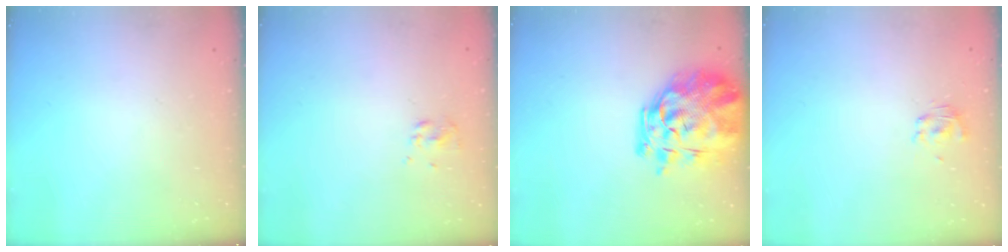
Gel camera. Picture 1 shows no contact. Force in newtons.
{"total": 2.7, "press": 2.5, "slide": 0.8}
{"total": 9.5, "press": 8.9, "slide": 3.4}
{"total": 2.0, "press": 1.9, "slide": 0.8}